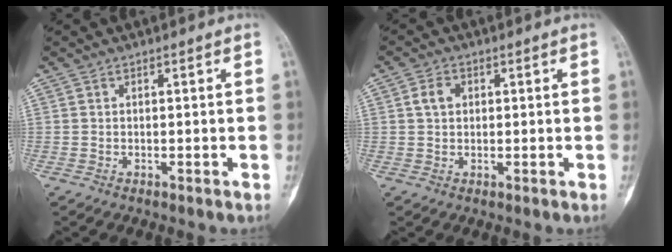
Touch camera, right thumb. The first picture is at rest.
{"total": 3.1, "force": [0.8, 2.4, 1.9], "torque": [-0.032, 0.006, 0.013]}